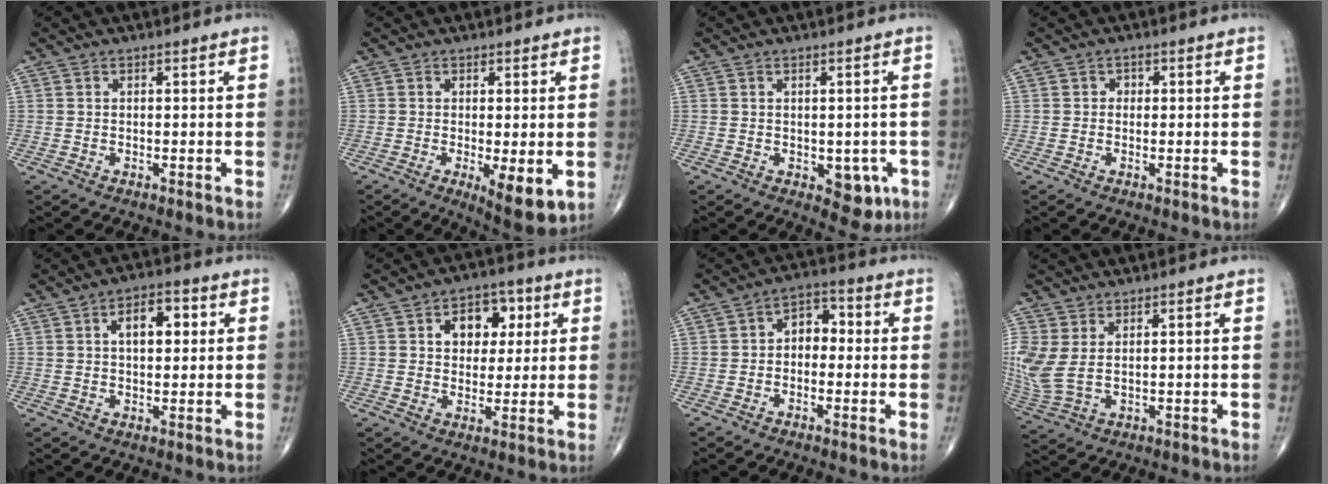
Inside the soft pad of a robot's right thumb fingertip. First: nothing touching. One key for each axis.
{"total": 7.1, "fx": -1.6, "fy": 2.2, "fz": 6.6, "tx": -0.096, "ty": -0.022, "tz": -0.020}
{"total": 5.5, "fx": -1.6, "fy": 3.3, "fz": 4.0, "tx": -0.015, "ty": -0.001, "tz": -0.012}
{"total": 1.0, "fx": 0.0, "fy": 0.9, "fz": 0.4, "tx": 0.003, "ty": 0.004, "tz": -0.004}
{"total": 7.0, "fx": 1.8, "fy": 3.8, "fz": 5.6, "tx": -0.066, "ty": 0.007, "tz": 0.024}
{"total": 9.1, "fx": 2.8, "fy": 6.4, "fz": 5.8, "tx": -0.039, "ty": -0.001, "tz": 0.038}
{"total": 5.6, "fx": -0.3, "fy": 3.9, "fz": 3.9, "tx": -0.033, "ty": 0.024, "tz": -0.020}
{"total": 8.3, "fx": 1.7, "fy": 4.7, "fz": 6.7, "tx": -0.180, "ty": 0.000, "tz": 0.049}